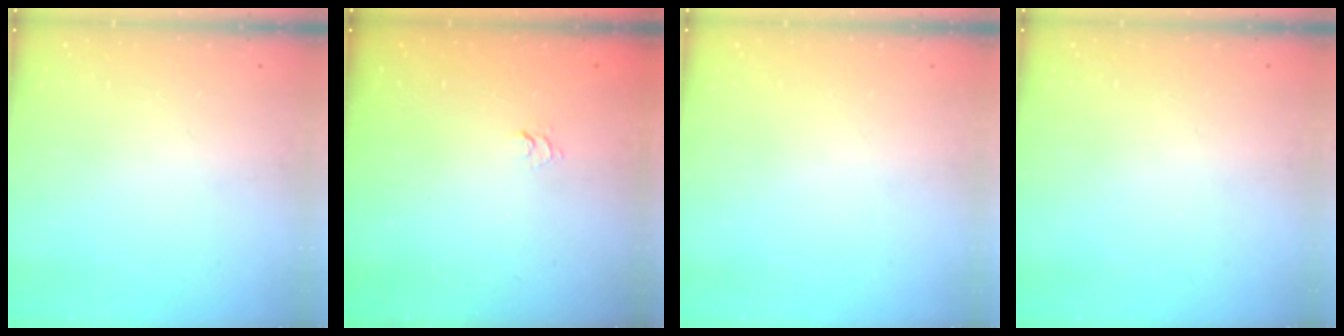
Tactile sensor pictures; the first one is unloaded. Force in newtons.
{"total": 1.9, "press": 1.5, "slide": 1.3}
{"total": 0.0}
{"total": 0.0}